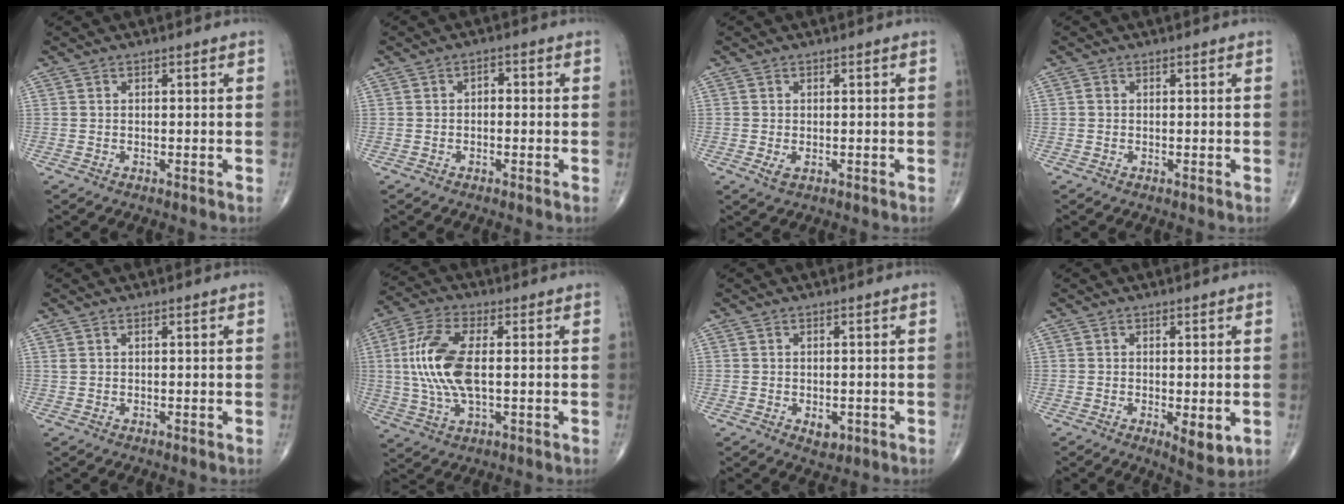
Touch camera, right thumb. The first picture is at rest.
{"total": 1.7, "force": [-0.2, 1.2, 1.2], "torque": [-0.007, 0.008, -0.010]}
{"total": 1.7, "force": [-0.4, 1.0, 1.3], "torque": [-0.024, -0.001, -0.003]}
{"total": 0.6, "force": [0.0, 0.5, 0.3], "torque": [-0.002, 0.001, -0.003]}
{"total": 0.7, "force": [0.4, 0.3, 0.5], "torque": [-0.012, 0.008, 0.010]}
{"total": 13.2, "force": [0.7, 5.8, 11.9], "torque": [-0.262, 0.005, 0.013]}
{"total": 2.3, "force": [-0.7, 1.5, 1.6], "torque": [-0.014, -0.001, -0.004]}
{"total": 4.6, "force": [-0.9, 1.7, 4.1], "torque": [-0.059, -0.014, -0.010]}